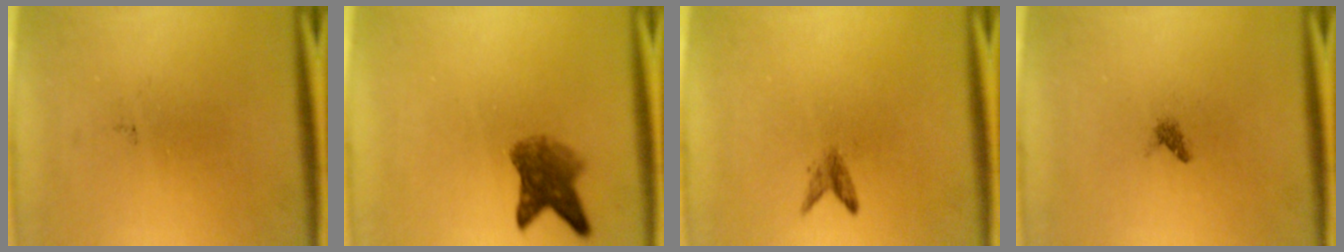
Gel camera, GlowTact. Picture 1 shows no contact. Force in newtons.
{"total": 4.9}
{"total": 1.3}
{"total": 0.7}